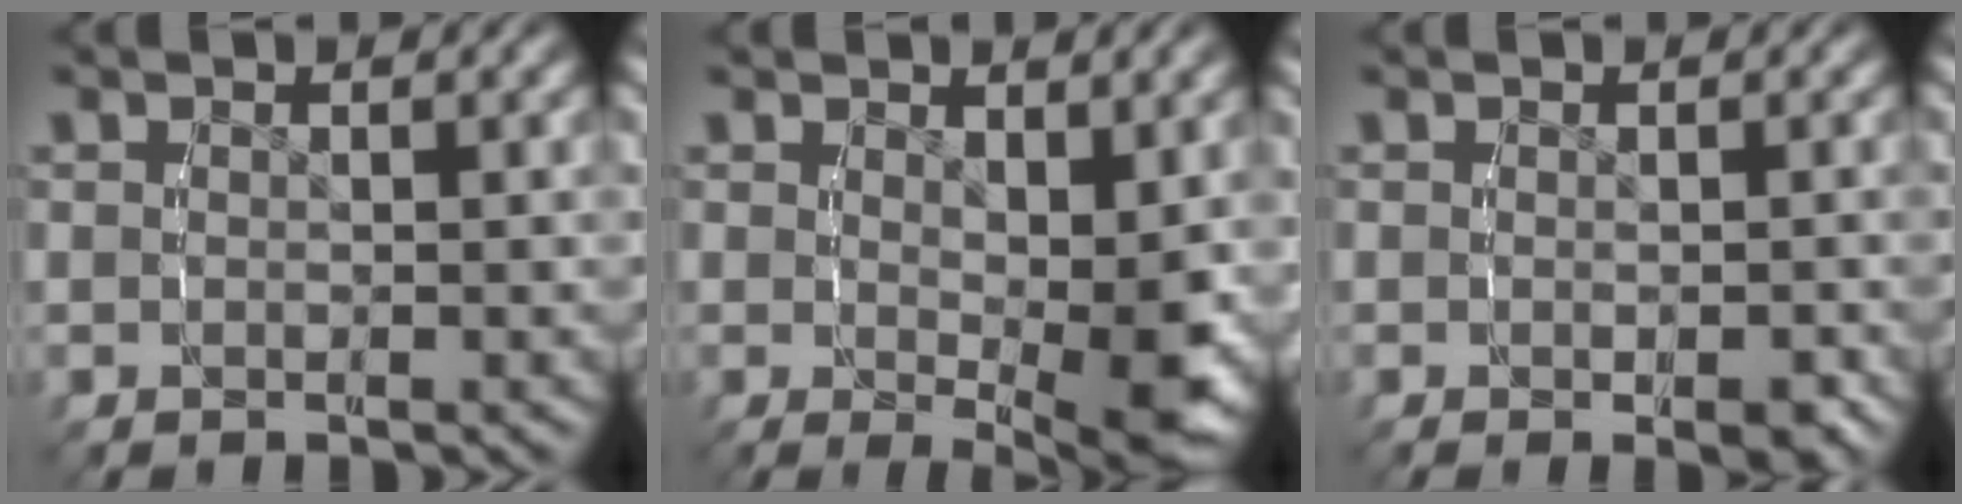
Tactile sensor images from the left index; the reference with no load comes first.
{"total": 3.5, "force": [0.5, 0.4, 3.4], "torque": [-0.043, -0.017, 0.012]}
{"total": 0.9, "force": [-0.4, 0.2, 0.7], "torque": [-0.009, -0.001, -0.009]}